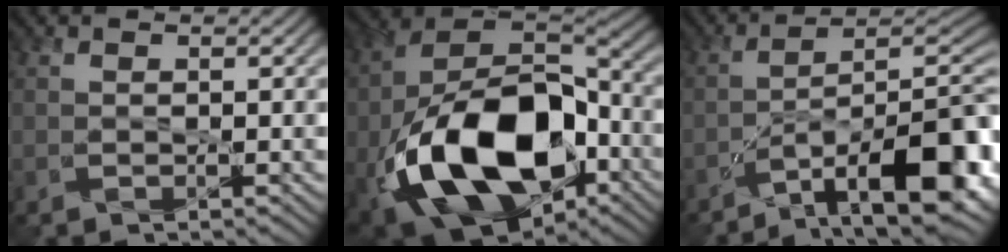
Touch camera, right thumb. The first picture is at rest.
{"total": 20.0, "force": [-7.7, 12.1, 14.0], "torque": [-0.282, -0.032, -0.134]}
{"total": 16.1, "force": [-9.0, 5.4, 12.2], "torque": [-0.167, -0.011, -0.141]}